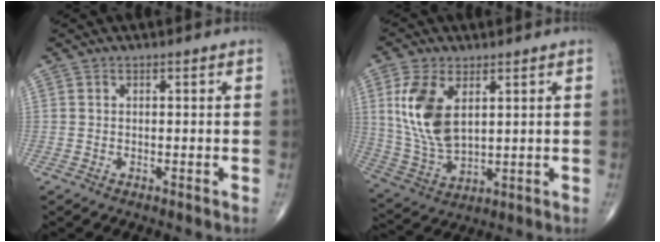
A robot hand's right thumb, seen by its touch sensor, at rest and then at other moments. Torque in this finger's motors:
{"motor_torque": [-0.39, 1.04, 0.58, -0.14, 0.18]}